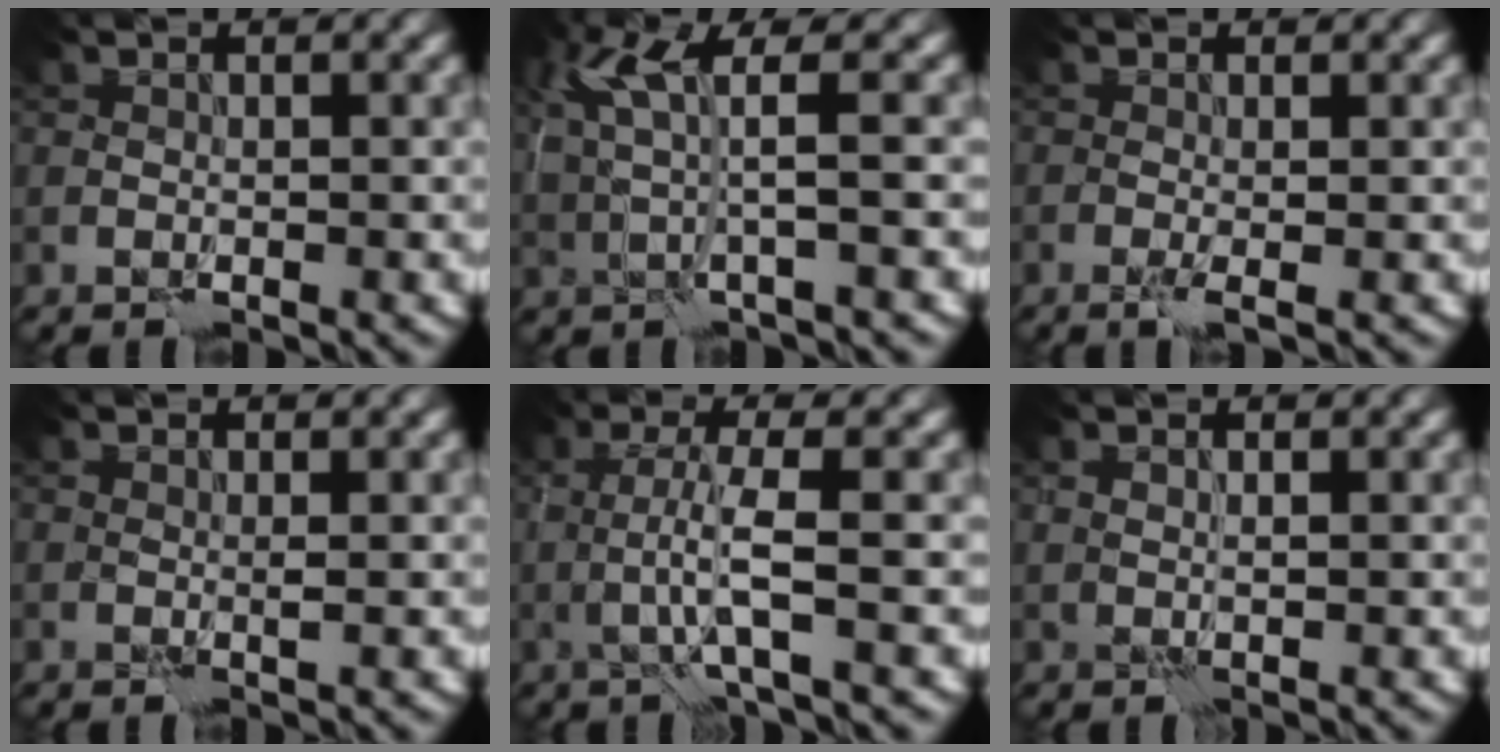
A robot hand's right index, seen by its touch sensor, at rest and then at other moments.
{"total": 4.8, "force": [2.0, 0.5, 4.3], "torque": [-0.089, 0.001, 0.039]}
{"total": 1.0, "force": [-0.2, -0.1, 1.0], "torque": [-0.022, -0.006, -0.007]}
{"total": 0.6, "force": [0.4, -0.3, 0.4], "torque": [-0.008, -0.003, 0.008]}
{"total": 3.3, "force": [-0.2, 0.0, 3.3], "torque": [-0.065, 0.002, -0.006]}
{"total": 0.7, "force": [0.6, -0.1, 0.3], "torque": [-0.009, -0.006, 0.012]}